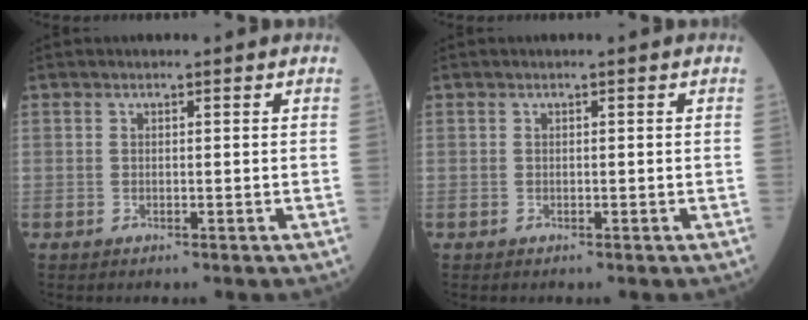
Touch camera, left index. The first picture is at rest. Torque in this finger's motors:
{"motor_torque": [-0.05, 0.05, -0.01, 0.00]}